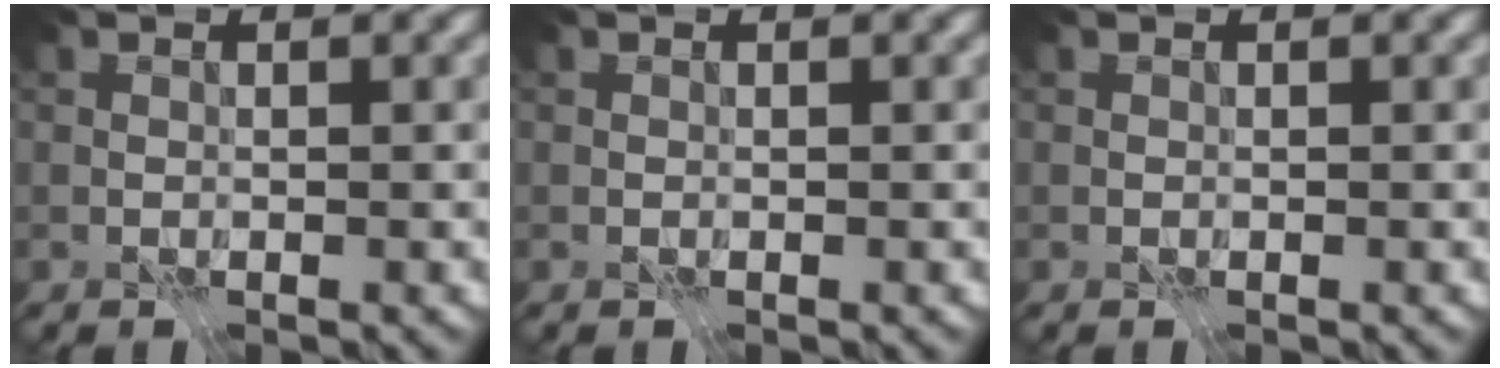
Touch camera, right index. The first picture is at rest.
{"total": 0.0}
{"total": 0.0}